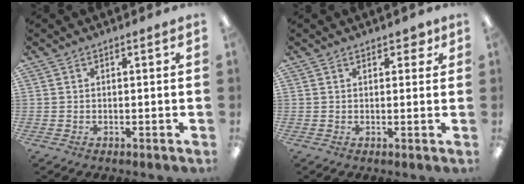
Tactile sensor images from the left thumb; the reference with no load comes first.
{"total": 2.4, "force": [1.5, 1.4, 1.2], "torque": [-0.009, -0.003, 0.024]}